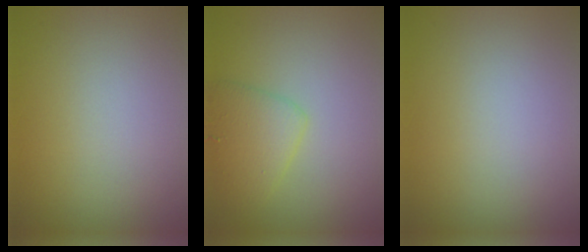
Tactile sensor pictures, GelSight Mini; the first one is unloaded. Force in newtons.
{"total": 2.9, "press": 2.9, "slide": 0.1}
{"total": 0.0}